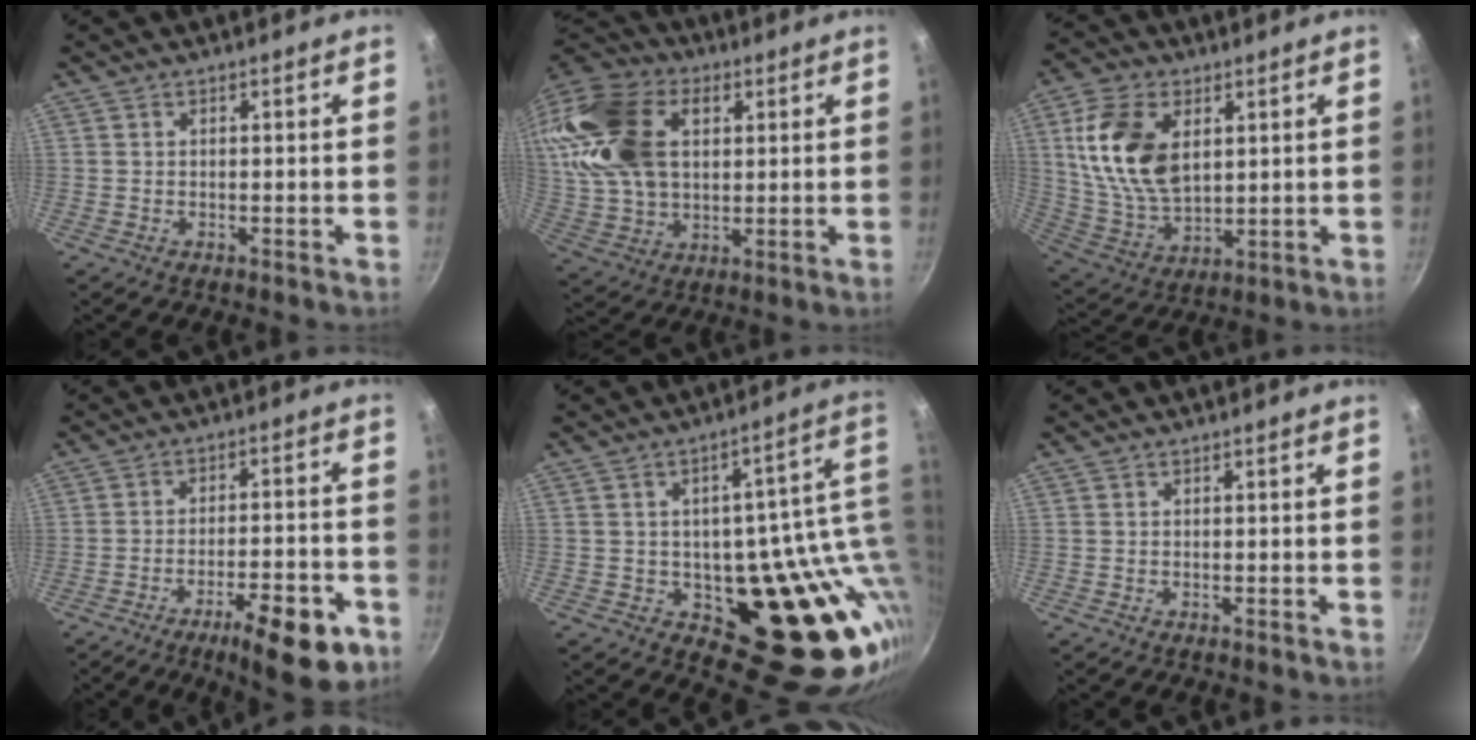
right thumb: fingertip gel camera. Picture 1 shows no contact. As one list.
[{"total": 22.7, "force": [5.8, 15.1, 16.0], "torque": [-0.311, 0.009, 0.107]}, {"total": 16.2, "force": [4.3, 10.0, 12.0], "torque": [-0.211, -0.017, 0.095]}, {"total": 13.8, "force": [-7.3, 4.1, 11.0], "torque": [-0.136, 0.034, -0.099]}, {"total": 21.7, "force": [0.4, 12.2, 17.9], "torque": [-0.168, -0.023, 0.024]}, {"total": 0.0}]